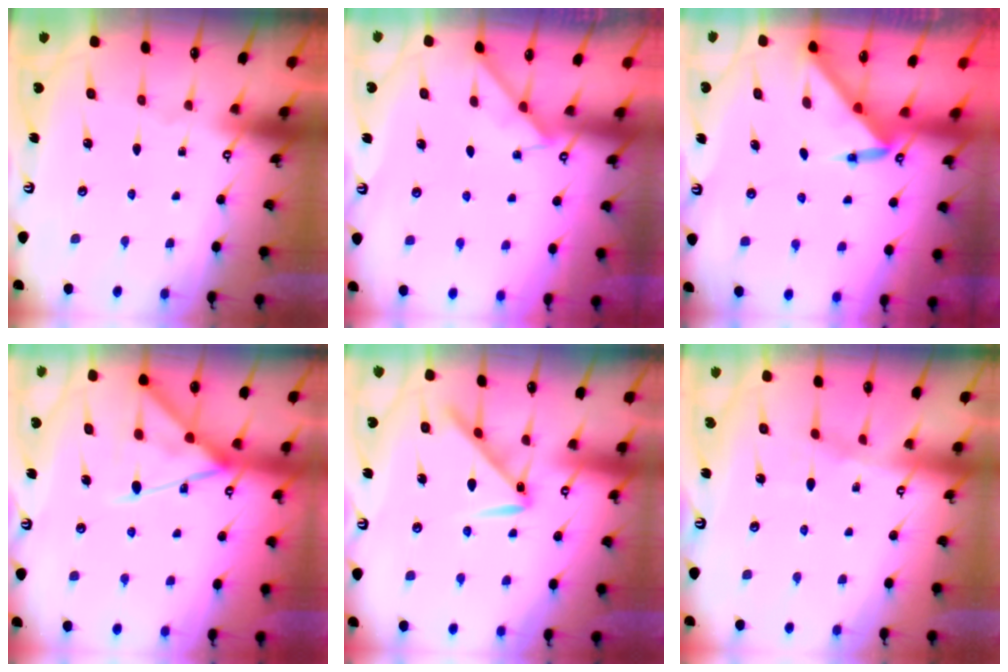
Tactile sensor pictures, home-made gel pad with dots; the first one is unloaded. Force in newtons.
{"total": 2.9, "press": 2.8, "slide": 0.4}
{"total": 3.1, "press": 3.1, "slide": 0.2}
{"total": 14.8, "press": 14.7, "slide": 1.2}
{"total": 10.1, "press": 10.1, "slide": 0.6}
{"total": 4.7, "press": 4.7, "slide": 0.7}